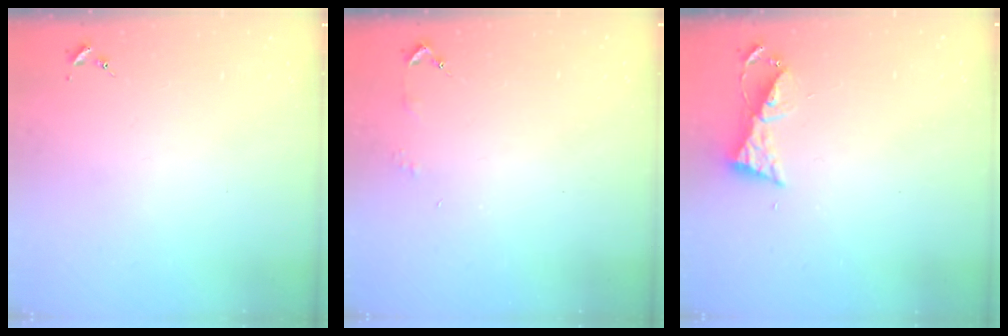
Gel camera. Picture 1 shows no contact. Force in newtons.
{"total": 2.9, "press": 2.8, "slide": 0.3}
{"total": 6.4, "press": 6.4, "slide": 0.6}